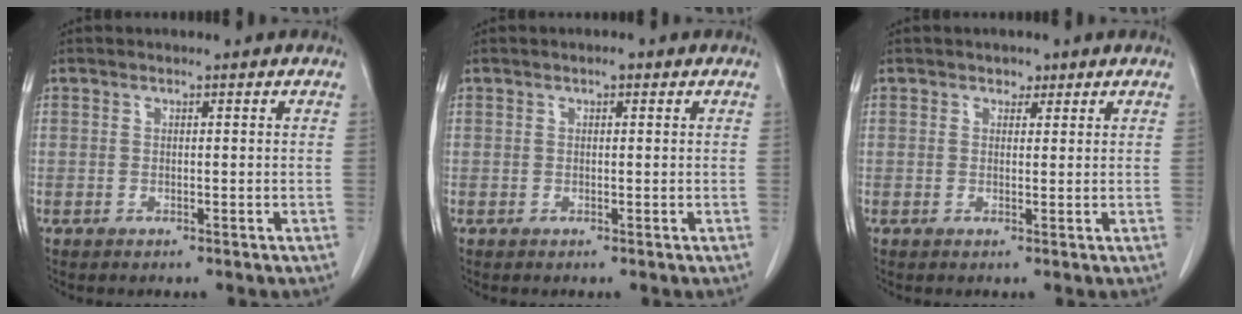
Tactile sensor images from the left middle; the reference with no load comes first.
{"total": 0.7, "force": [0.4, 0.3, 0.5], "torque": [-0.007, 0.000, 0.004]}
{"total": 1.4, "force": [0.9, 1.0, 0.3], "torque": [-0.002, -0.001, 0.012]}